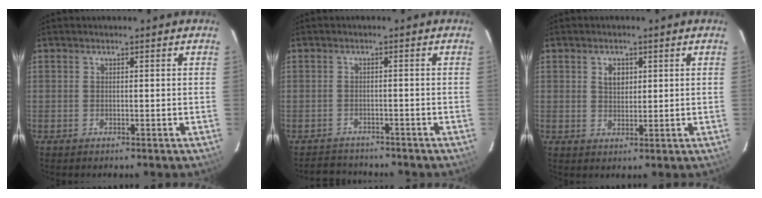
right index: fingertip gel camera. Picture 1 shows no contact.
{"total": 5.2, "force": [-4.8, 1.9, 0.4], "torque": [-0.019, 0.013, -0.073]}
{"total": 3.3, "force": [1.2, 2.3, 2.0], "torque": [-0.030, 0.006, 0.022]}